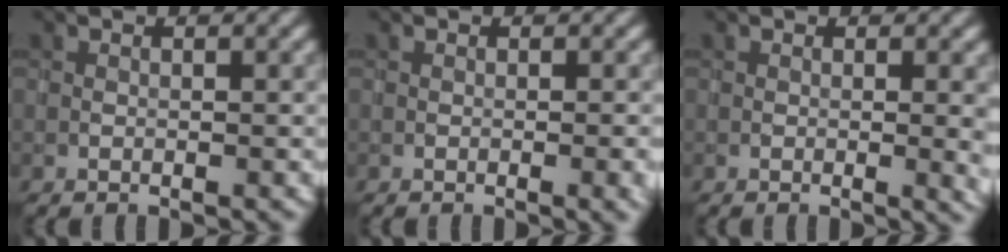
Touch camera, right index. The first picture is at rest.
{"total": 2.2, "force": [-0.9, 0.7, 1.9], "torque": [-0.029, -0.002, -0.008]}
{"total": 2.6, "force": [-0.2, 0.9, 2.4], "torque": [-0.032, -0.011, 0.006]}